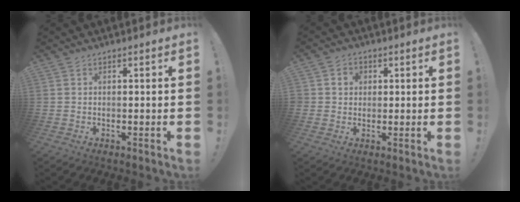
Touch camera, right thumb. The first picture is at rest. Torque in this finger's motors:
{"motor_torque": [0.47, 0.58, 0.30, -0.37, -0.01]}